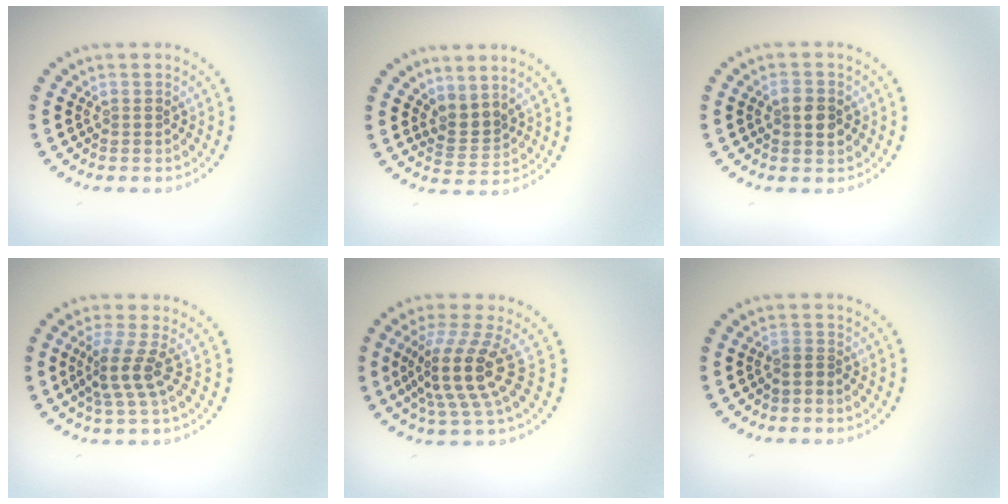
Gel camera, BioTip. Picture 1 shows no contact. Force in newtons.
{"total": 2.3, "press": 1.5, "slide": 1.7}
{"total": 2.2, "press": 2.2, "slide": 0.2}
{"total": 2.9, "press": 2.0, "slide": 2.1}
{"total": 4.9, "press": 3.6, "slide": 3.4}
{"total": 0.7, "press": 0.6, "slide": 0.5}